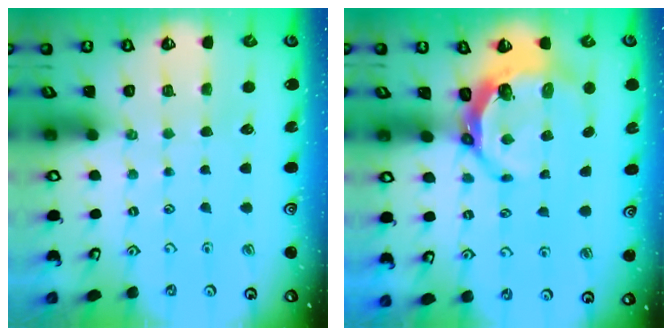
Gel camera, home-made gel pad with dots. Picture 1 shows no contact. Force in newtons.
{"total": 6.5, "press": 5.3, "slide": 3.8}